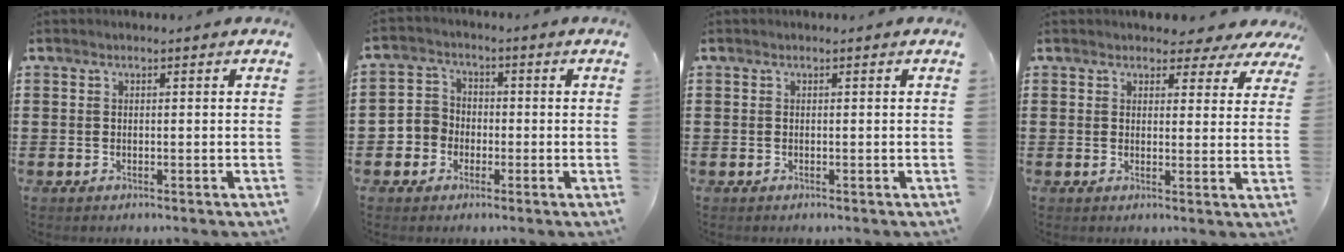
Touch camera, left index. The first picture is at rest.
{"total": 4.0, "force": [-1.8, 3.6, 0.5], "torque": [-0.032, 0.007, -0.042]}
{"total": 0.0}
{"total": 3.1, "force": [2.6, 1.6, 0.8], "torque": [-0.013, -0.008, 0.043]}